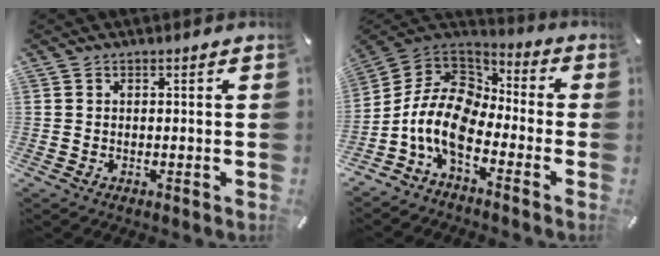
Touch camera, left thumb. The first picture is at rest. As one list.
[{"total": 13.8, "force": [-7.3, 7.7, 8.8], "torque": [-0.199, 0.023, -0.140]}]